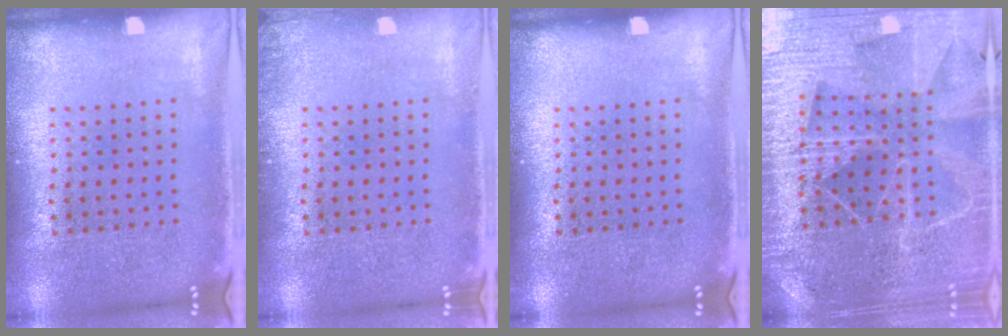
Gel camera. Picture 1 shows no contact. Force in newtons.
{"total": 0.7, "press": 0.6, "slide": 0.2}
{"total": 0.0}
{"total": 4.9, "press": 4.5, "slide": 2.0}